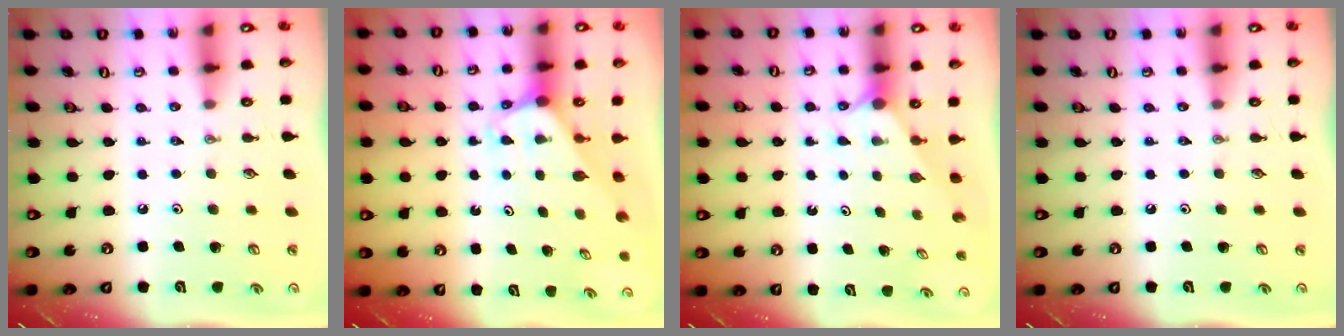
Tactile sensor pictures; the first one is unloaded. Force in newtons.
{"total": 2.0, "press": 2.0, "slide": 0.2}
{"total": 1.9, "press": 1.9, "slide": 0.3}
{"total": 0.0}